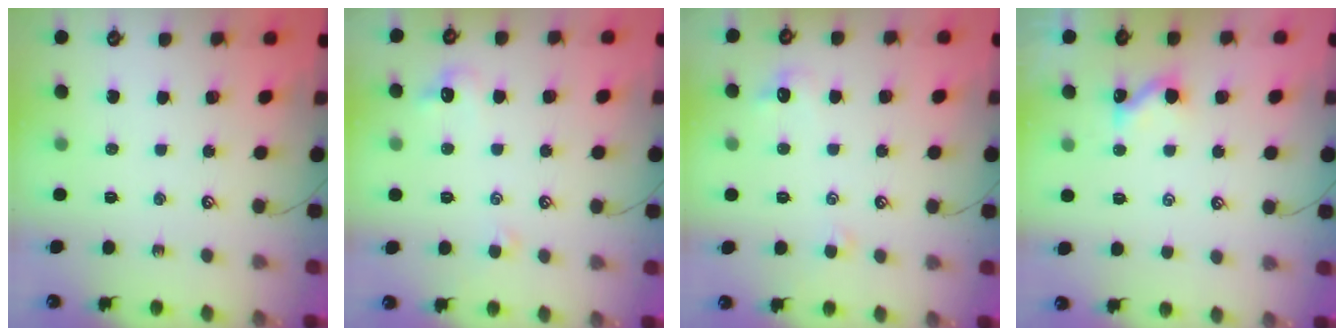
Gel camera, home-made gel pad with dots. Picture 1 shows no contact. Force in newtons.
{"total": 2.2, "press": 2.0, "slide": 0.8}
{"total": 1.2, "press": 1.0, "slide": 0.6}
{"total": 0.0}